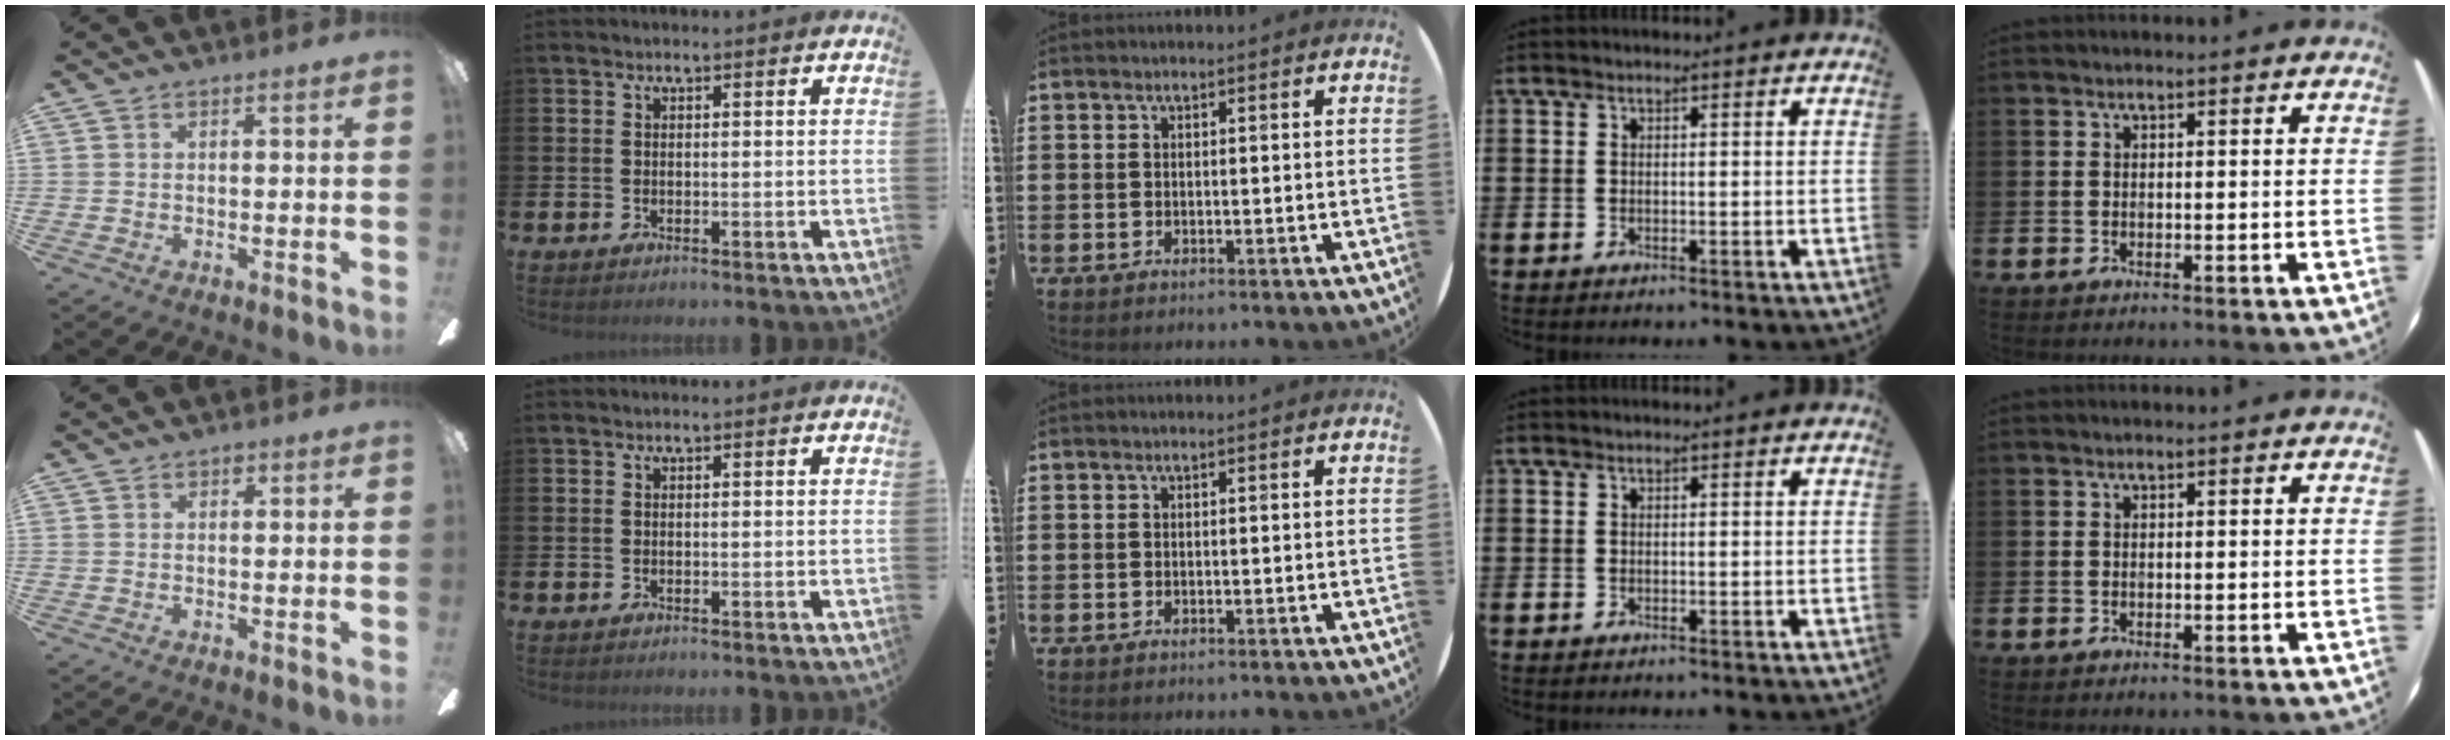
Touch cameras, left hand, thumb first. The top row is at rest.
{"thumb": {"total": 1.0, "force": [0.5, 0.7, 0.6], "torque": [-0.004, 0.001, 0.006]}}